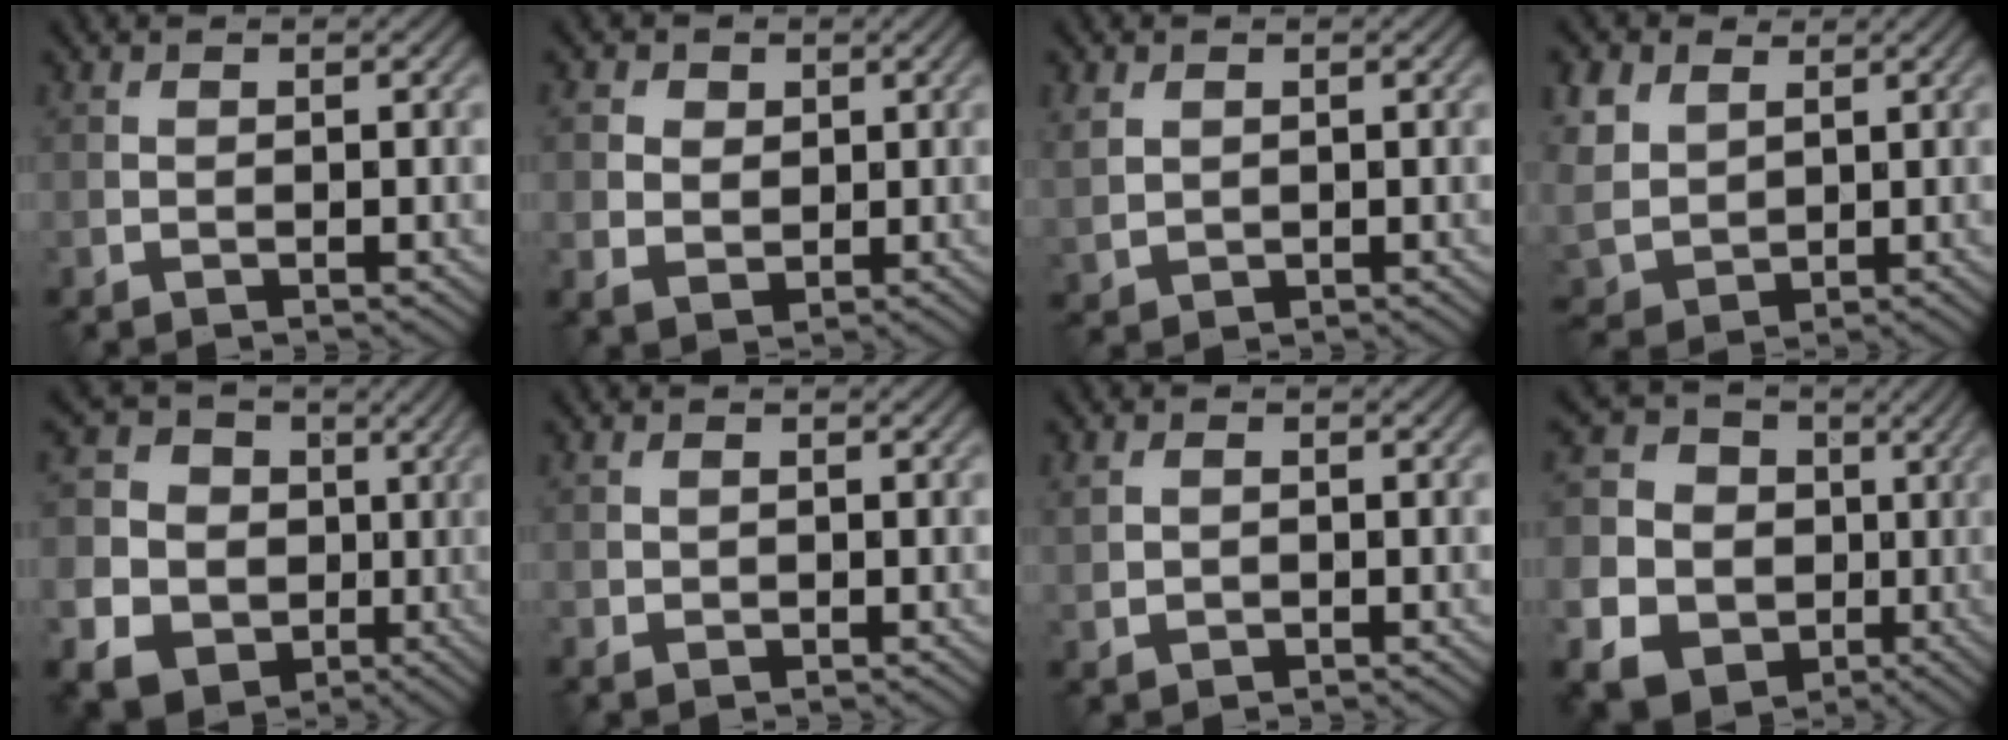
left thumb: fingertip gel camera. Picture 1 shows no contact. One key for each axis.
{"total": 3.9, "fx": 1.1, "fy": 3.5, "fz": 1.3, "tx": -0.054, "ty": -0.005, "tz": 0.017}
{"total": 2.7, "fx": 0.9, "fy": 2.1, "fz": 1.4, "tx": -0.043, "ty": -0.004, "tz": 0.021}
{"total": 7.4, "fx": 2.9, "fy": 5.6, "fz": 3.8, "tx": -0.143, "ty": 0.008, "tz": 0.061}
{"total": 12.2, "fx": -1.2, "fy": 11.3, "fz": 4.6, "tx": -0.163, "ty": -0.012, "tz": -0.031}
{"total": 1.0, "fx": 0.2, "fy": 0.9, "fz": 0.5, "tx": -0.012, "ty": -0.002, "tz": 0.005}
{"total": 2.0, "fx": 0.2, "fy": 1.6, "fz": 1.1, "tx": -0.027, "ty": -0.003, "tz": 0.007}
{"total": 14.3, "fx": -1.9, "fy": 13.1, "fz": 5.4, "tx": -0.182, "ty": -0.008, "tz": -0.044}